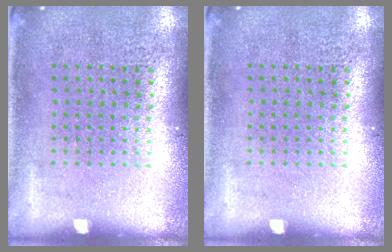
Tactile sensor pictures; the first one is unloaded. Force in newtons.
{"total": 0.0}